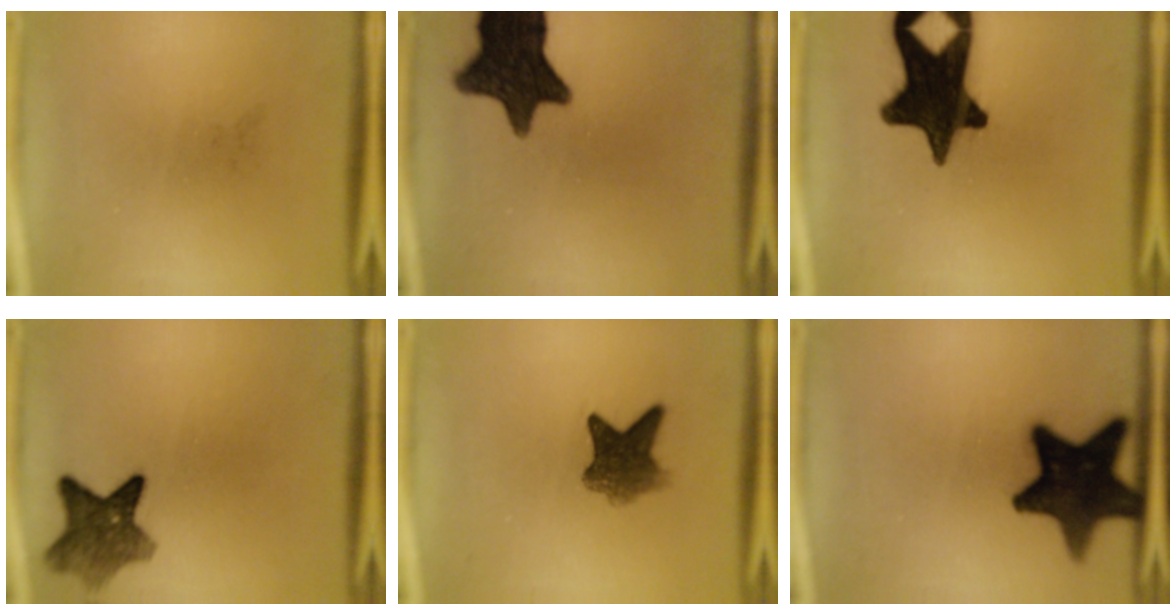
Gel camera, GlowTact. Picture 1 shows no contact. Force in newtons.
{"total": 14.2}
{"total": 17.4}
{"total": 7.3}
{"total": 6.3}
{"total": 16.2}